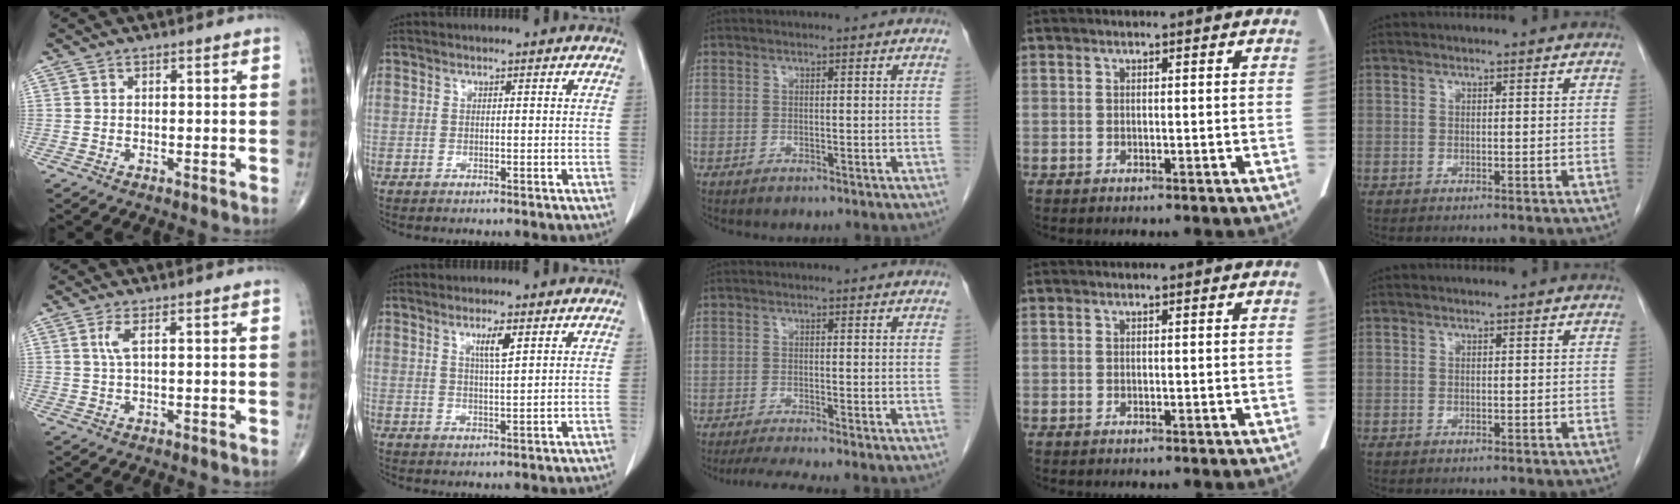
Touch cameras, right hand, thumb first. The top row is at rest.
{"thumb": {"total": 2.3, "force": [0.7, 0.3, 2.2], "torque": [-0.061, 0.004, 0.020]}, "index": {"total": 3.4, "force": [1.7, 0.1, 2.9], "torque": [-0.054, -0.003, 0.030]}, "middle": {"total": 3.6, "force": [-3.0, -1.0, 1.8], "torque": [-0.037, -0.017, -0.055]}}